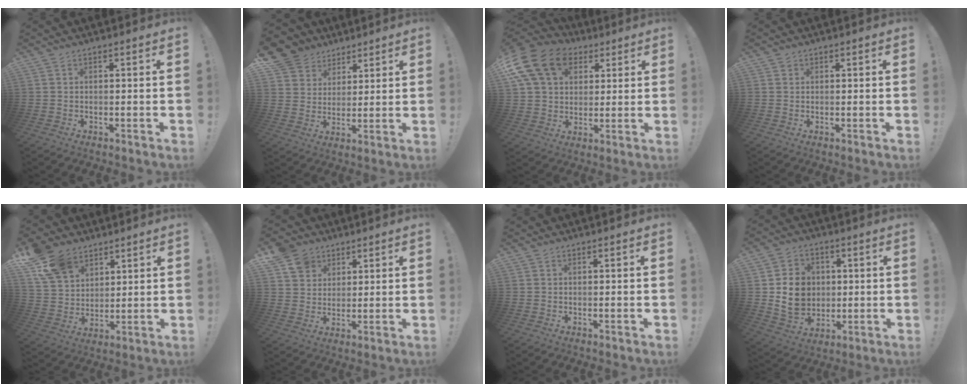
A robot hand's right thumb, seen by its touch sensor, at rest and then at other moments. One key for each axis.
{"total": 8.6, "fx": 5.1, "fy": 6.8, "fz": 1.2, "tx": -0.022, "ty": -0.040, "tz": 0.107}
{"total": 18.6, "fx": 7.8, "fy": 13.6, "fz": 10.0, "tx": -0.173, "ty": -0.031, "tz": 0.148}
{"total": 0.8, "fx": 0.5, "fy": 0.6, "fz": 0.0, "tx": -0.002, "ty": 0.001, "tz": 0.011}
{"total": 13.0, "fx": 8.3, "fy": 8.7, "fz": 4.9, "tx": -0.093, "ty": -0.048, "tz": 0.165}
{"total": 9.3, "fx": 5.3, "fy": 7.2, "fz": 2.3, "tx": -0.038, "ty": -0.032, "tz": 0.107}
{"total": 0.0}
{"total": 12.7, "fx": 0.9, "fy": 11.0, "fz": 6.2, "tx": -0.104, "ty": -0.002, "tz": 0.028}